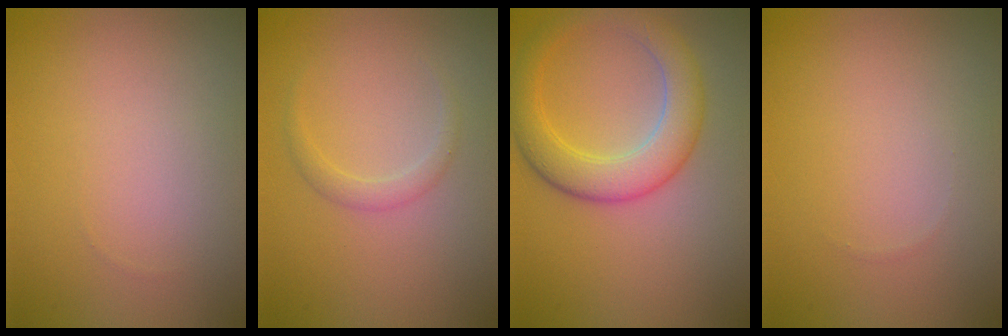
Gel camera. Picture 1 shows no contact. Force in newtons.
{"total": 1.3, "press": 1.3, "slide": 0.0}
{"total": 5.1, "press": 5.0, "slide": 0.3}
{"total": 0.0}